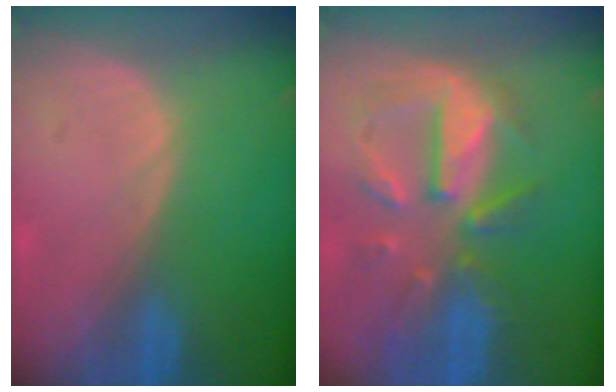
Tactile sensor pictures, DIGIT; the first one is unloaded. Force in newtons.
{"total": 10.3, "press": 9.2, "slide": 4.5}